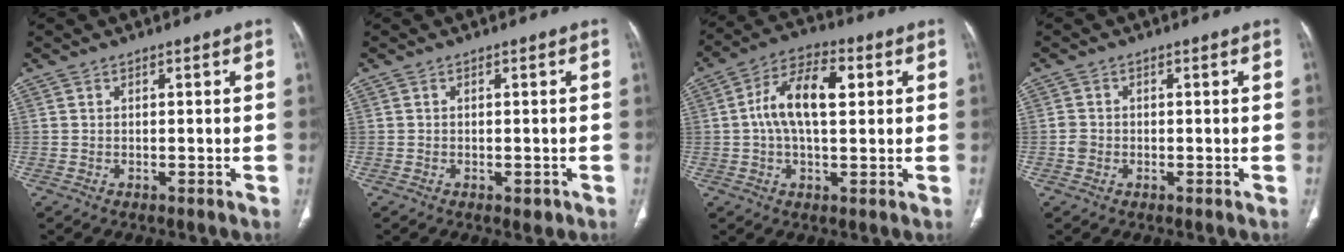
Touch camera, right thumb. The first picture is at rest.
{"total": 1.3, "force": [-0.5, 0.8, 0.9], "torque": [-0.006, 0.000, -0.003]}
{"total": 11.9, "force": [2.0, 6.1, 10.1], "torque": [-0.180, 0.024, 0.029]}
{"total": 1.7, "force": [-0.5, 1.5, 0.7], "torque": [-0.012, 0.007, -0.010]}